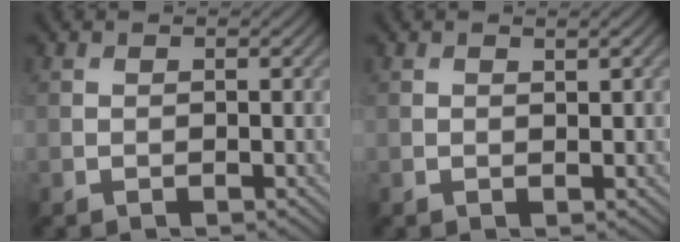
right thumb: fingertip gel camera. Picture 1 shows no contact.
{"total": 0.9, "force": [0.6, 0.2, 0.7], "torque": [-0.012, 0.001, 0.010]}